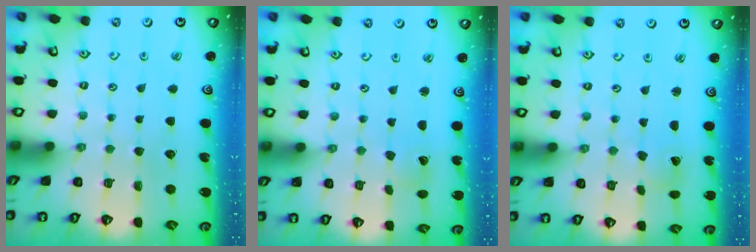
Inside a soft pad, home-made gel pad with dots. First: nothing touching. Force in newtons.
{"total": 1.0, "press": 1.0, "slide": 0.1}
{"total": 0.5, "press": 0.5, "slide": 0.0}